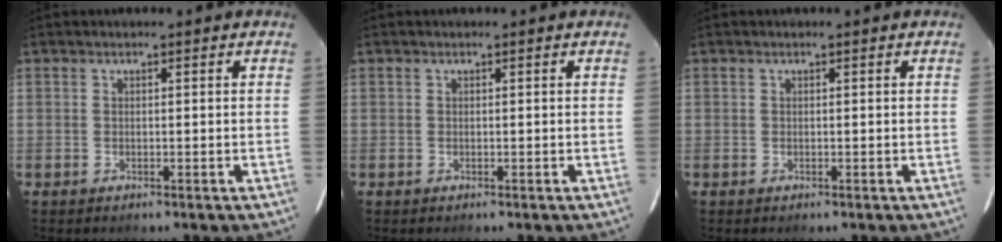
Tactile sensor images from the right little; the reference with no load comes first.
{"total": 0.0}
{"total": 0.0}